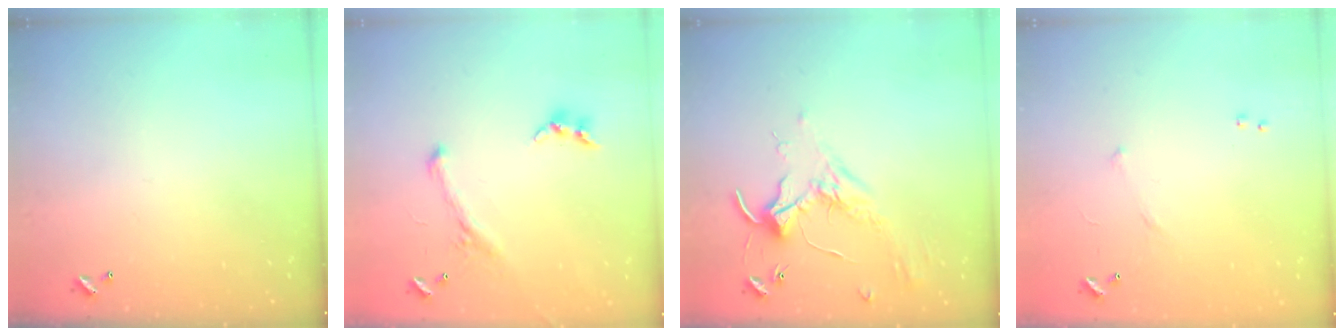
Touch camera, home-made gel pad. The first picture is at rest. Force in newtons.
{"total": 1.1, "press": 0.0, "slide": 1.1}
{"total": 1.8, "press": 1.7, "slide": 0.4}
{"total": 6.6, "press": 6.5, "slide": 0.6}